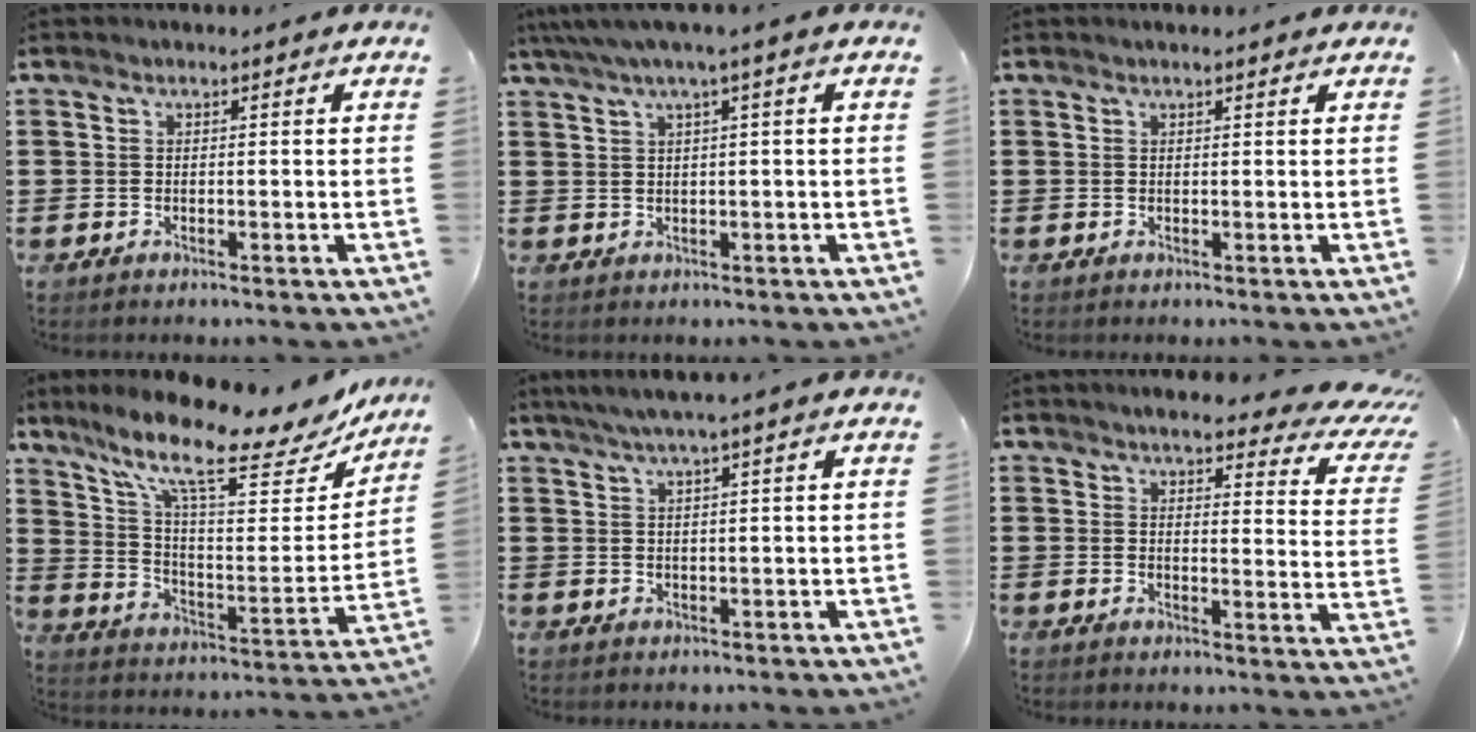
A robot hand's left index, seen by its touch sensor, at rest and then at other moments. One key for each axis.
{"total": 2.3, "fx": 0.5, "fy": -0.2, "fz": 2.3, "tx": -0.042, "ty": -0.003, "tz": 0.007}
{"total": 0.6, "fx": 0.5, "fy": 0.1, "fz": 0.4, "tx": -0.009, "ty": 0.000, "tz": 0.010}
{"total": 12.6, "fx": 9.3, "fy": 2.7, "fz": 8.1, "tx": -0.170, "ty": -0.058, "tz": 0.150}
{"total": 2.5, "fx": 1.6, "fy": -0.4, "fz": 1.9, "tx": -0.038, "ty": 0.001, "tz": 0.028}
{"total": 5.4, "fx": 4.4, "fy": 0.9, "fz": 3.0, "tx": -0.061, "ty": -0.024, "tz": 0.072}